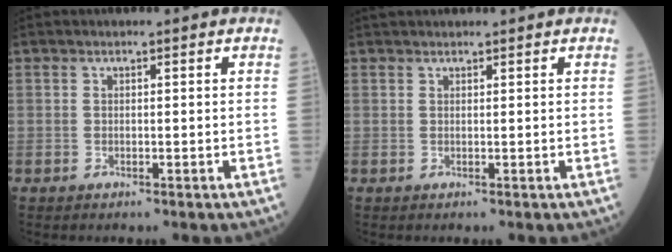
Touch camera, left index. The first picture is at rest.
{"total": 2.5, "force": [2.3, 0.3, 0.8], "torque": [-0.009, 0.032, 0.038]}